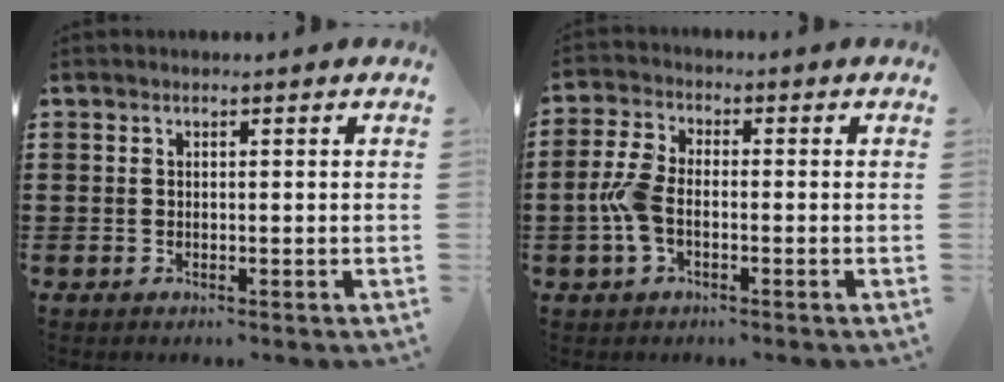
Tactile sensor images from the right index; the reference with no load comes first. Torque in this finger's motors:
{"motor_torque": [1.49, -0.13, 0.73, 0.17]}